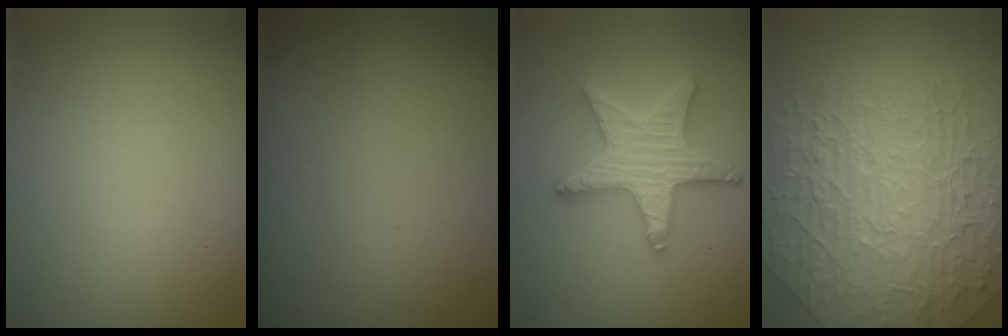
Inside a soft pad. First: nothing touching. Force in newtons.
{"total": 0.0}
{"total": 5.2, "press": 5.1, "slide": 0.8}
{"total": 10.2, "press": 6.7, "slide": 7.8}